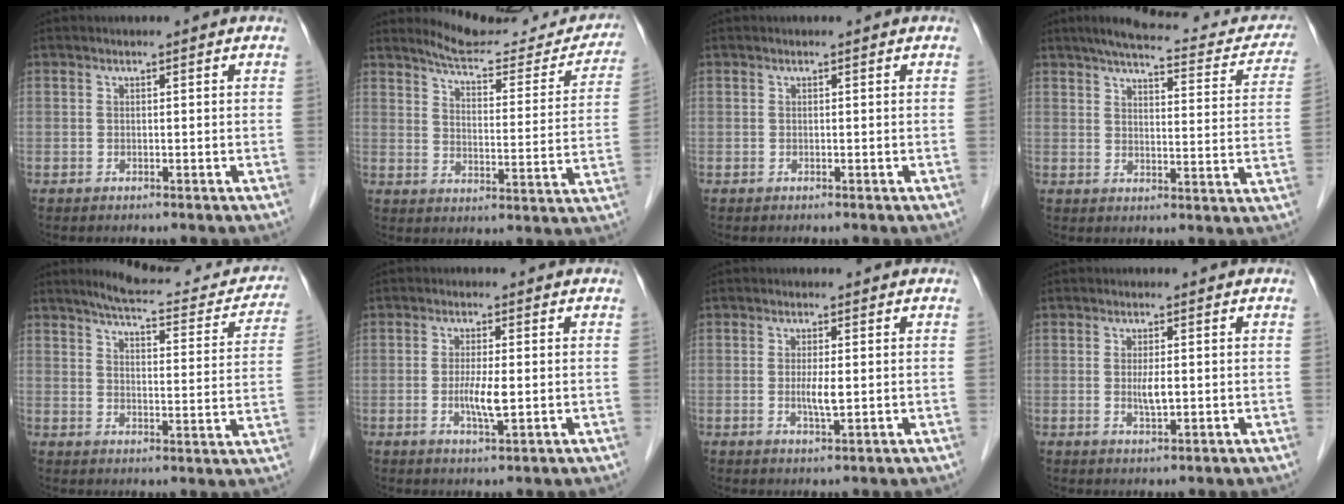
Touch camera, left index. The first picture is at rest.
{"total": 17.1, "force": [16.2, 3.2, 4.6], "torque": [-0.045, -0.047, 0.195]}
{"total": 0.0}
{"total": 19.9, "force": [16.9, 4.5, 9.4], "torque": [-0.109, 0.009, 0.198]}
{"total": 17.6, "force": [15.7, 3.6, 7.3], "torque": [-0.080, -0.008, 0.188]}
{"total": 4.0, "force": [-0.6, 0.5, 3.9], "torque": [-0.078, -0.009, -0.010]}
{"total": 2.8, "force": [-0.2, 0.4, 2.7], "torque": [-0.056, -0.007, -0.002]}
{"total": 2.5, "force": [-0.2, 0.6, 2.4], "torque": [-0.049, -0.006, -0.001]}